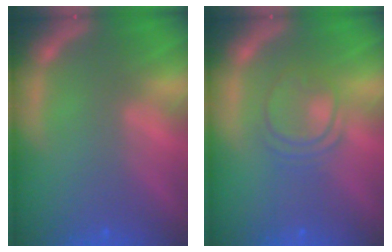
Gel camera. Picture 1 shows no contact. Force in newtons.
{"total": 4.0}